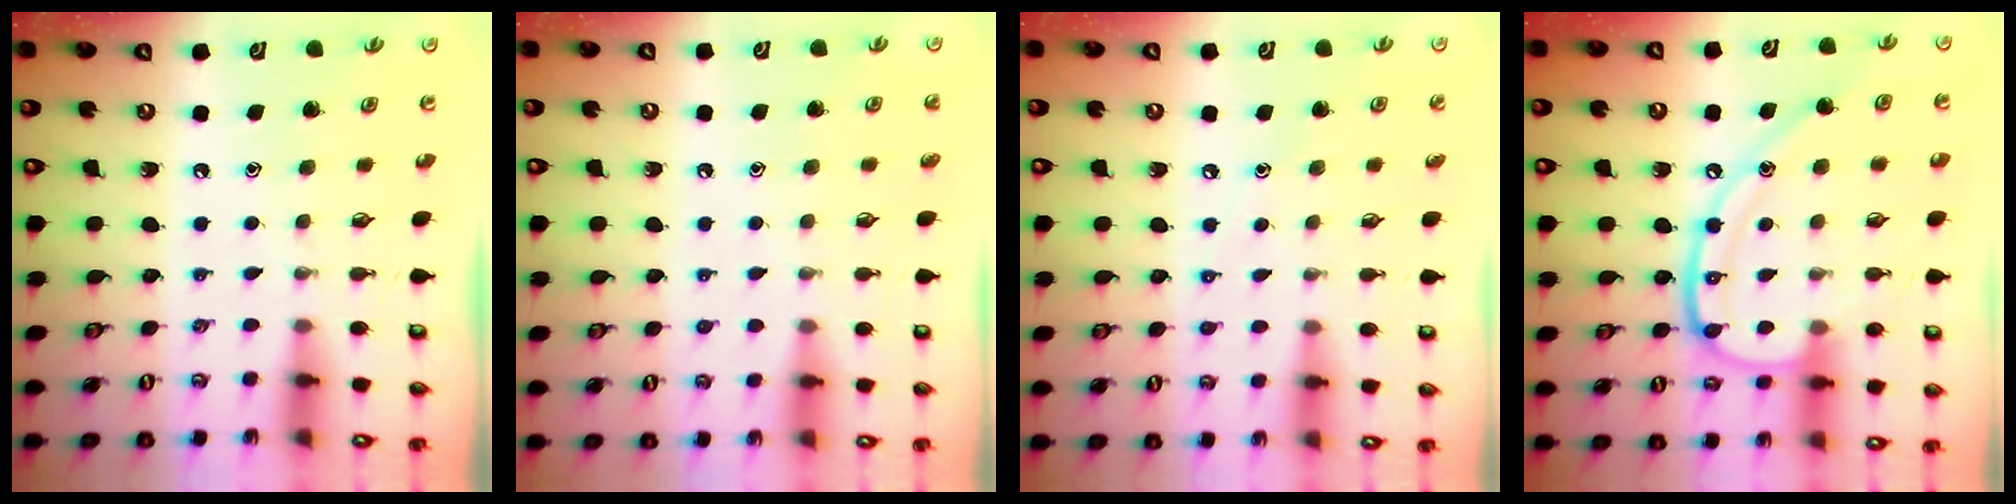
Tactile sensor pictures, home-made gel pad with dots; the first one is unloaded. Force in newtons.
{"total": 2.5, "press": 2.4, "slide": 0.3}
{"total": 3.9, "press": 3.9, "slide": 0.5}
{"total": 14.5, "press": 14.5, "slide": 0.8}